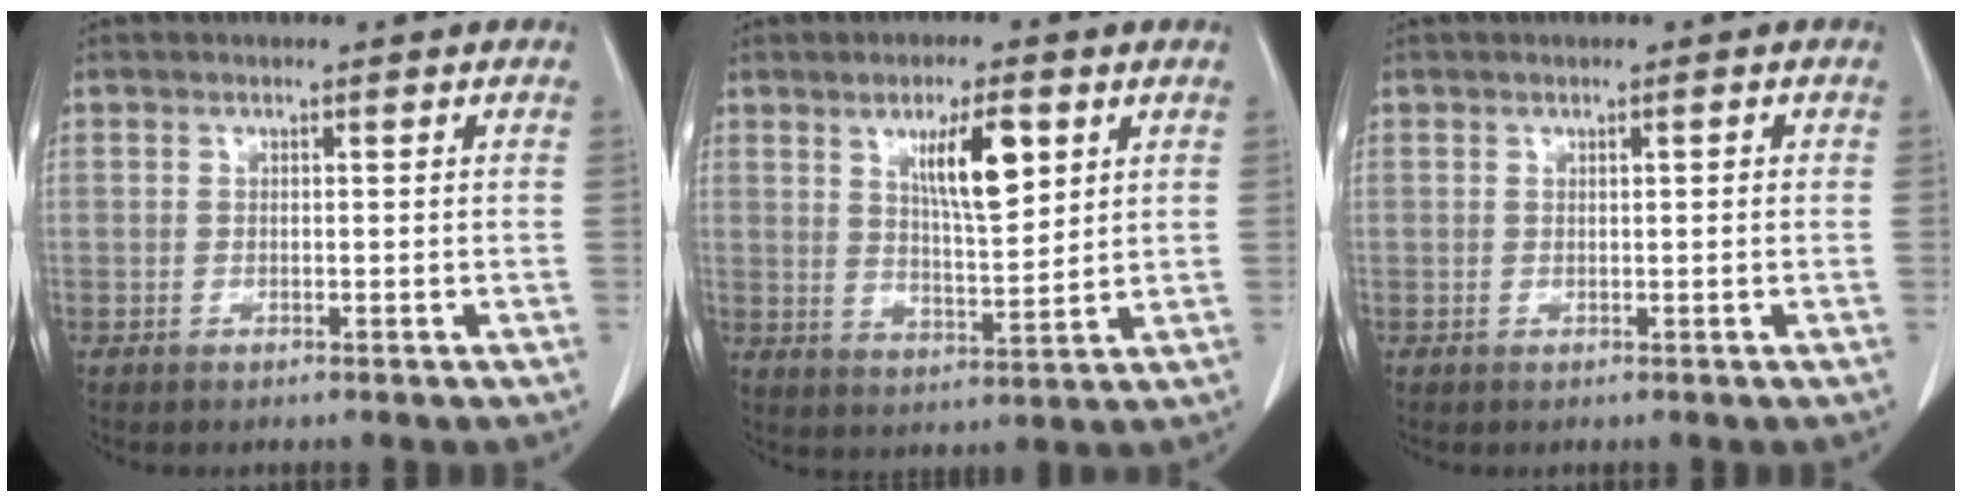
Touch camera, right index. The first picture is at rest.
{"total": 8.8, "force": [3.8, 2.0, 7.7], "torque": [-0.131, -0.004, 0.067]}
{"total": 0.7, "force": [0.2, 0.1, 0.7], "torque": [-0.014, 0.001, 0.003]}